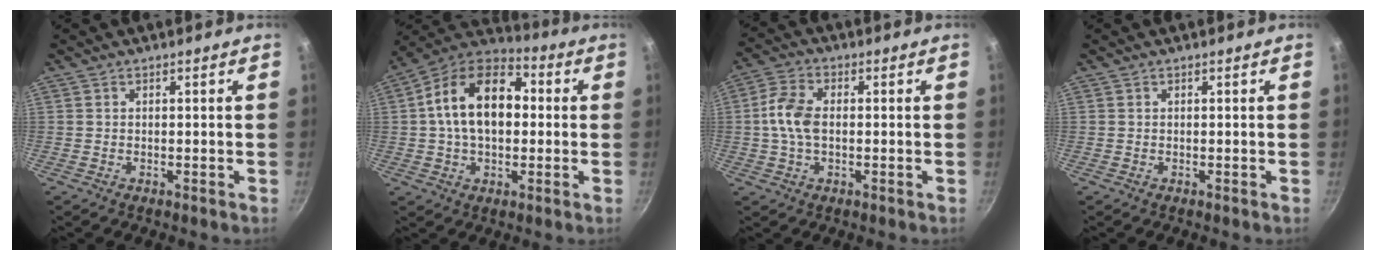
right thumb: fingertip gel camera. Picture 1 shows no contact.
{"total": 17.3, "force": [1.5, 11.2, 13.2], "torque": [-0.190, 0.031, 0.005]}
{"total": 7.4, "force": [-0.1, 4.5, 5.9], "torque": [-0.119, 0.020, -0.010]}
{"total": 0.0}